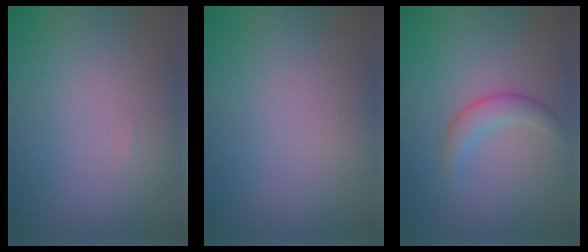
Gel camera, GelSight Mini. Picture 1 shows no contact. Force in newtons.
{"total": 0.0}
{"total": 2.4, "press": 2.4, "slide": 0.1}